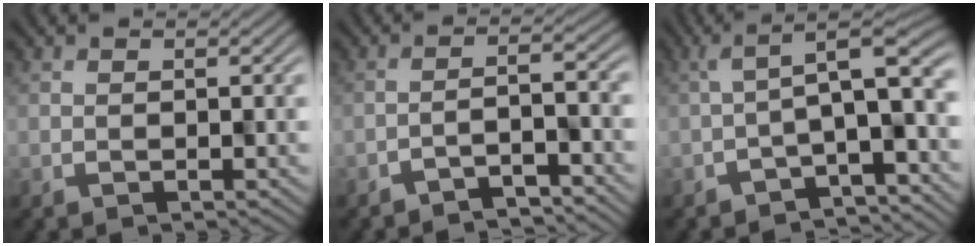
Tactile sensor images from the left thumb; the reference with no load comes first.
{"total": 4.3, "force": [-3.8, 0.5, 1.9], "torque": [-0.019, 0.010, -0.066]}
{"total": 8.3, "force": [-1.8, 1.9, 7.9], "torque": [-0.111, 0.012, -0.022]}